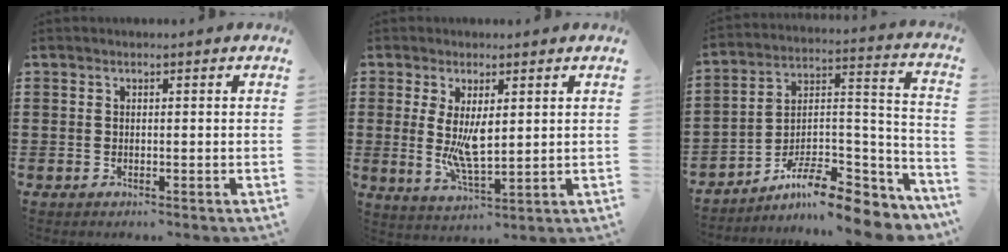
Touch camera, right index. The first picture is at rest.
{"total": 6.3, "force": [0.9, 2.3, 5.8], "torque": [-0.106, -0.010, 0.011]}
{"total": 9.7, "force": [-8.1, 2.5, 4.7], "torque": [-0.073, 0.016, -0.156]}